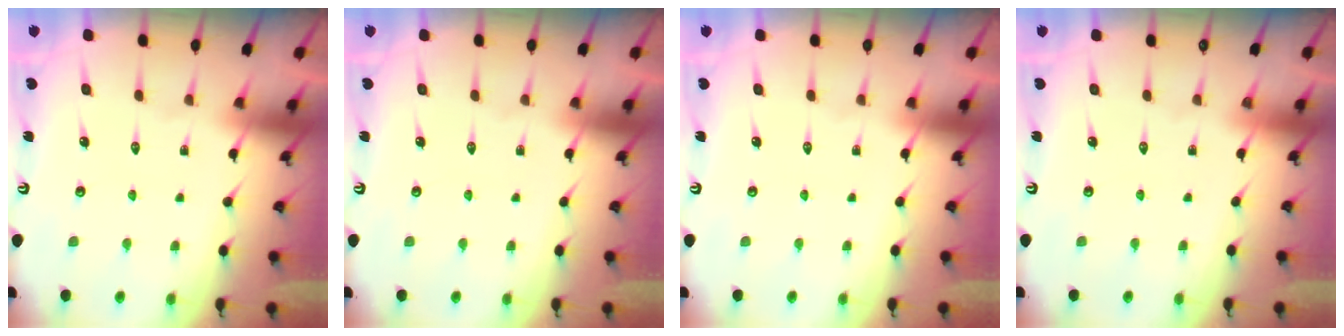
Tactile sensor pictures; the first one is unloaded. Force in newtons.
{"total": 0.0}
{"total": 0.0}
{"total": 0.0}